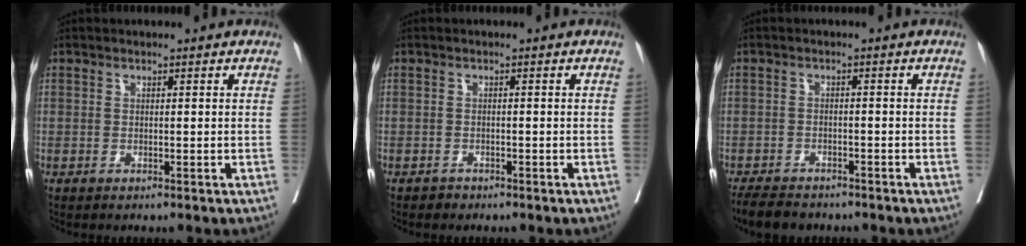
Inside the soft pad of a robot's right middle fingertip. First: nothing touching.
{"total": 0.8, "force": [-0.5, 0.4, -0.4], "torque": [0.007, 0.004, -0.010]}
{"total": 6.0, "force": [-5.3, 2.1, 2.0], "torque": [-0.034, -0.010, -0.083]}